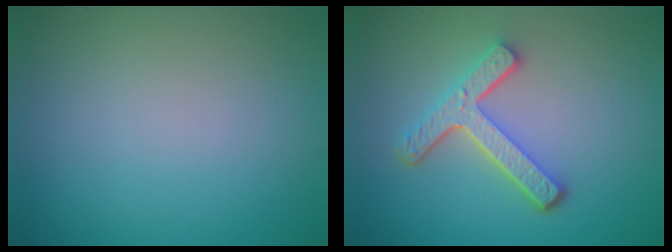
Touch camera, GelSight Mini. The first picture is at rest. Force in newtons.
{"total": 4.6, "press": 3.4, "slide": 3.0}